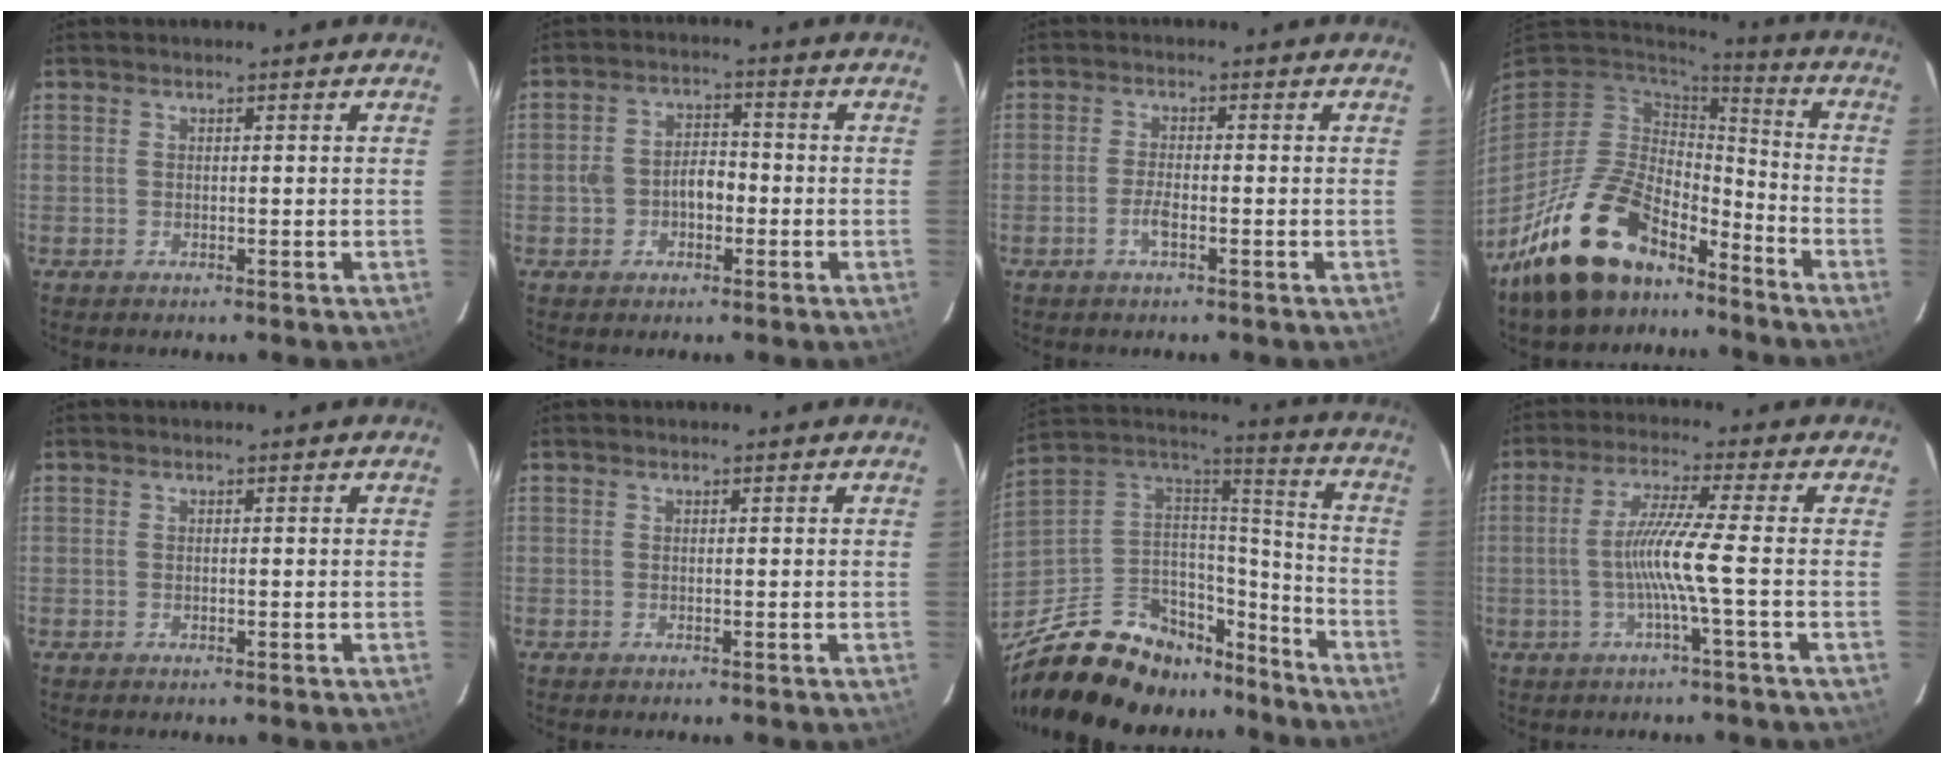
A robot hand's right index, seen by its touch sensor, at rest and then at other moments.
{"total": 5.4, "force": [-1.5, 4.0, 3.2], "torque": [-0.060, 0.016, -0.021]}
{"total": 1.4, "force": [-0.7, 0.4, 1.2], "torque": [-0.024, 0.000, -0.013]}
{"total": 20.4, "force": [-14.2, 10.1, 10.5], "torque": [-0.220, 0.000, -0.234]}
{"total": 0.0}
{"total": 0.0}
{"total": 29.1, "force": [-20.2, 14.7, 14.9], "torque": [-0.304, 0.032, -0.304]}
{"total": 7.4, "force": [-1.8, -1.8, 6.9], "torque": [-0.141, -0.003, -0.031]}